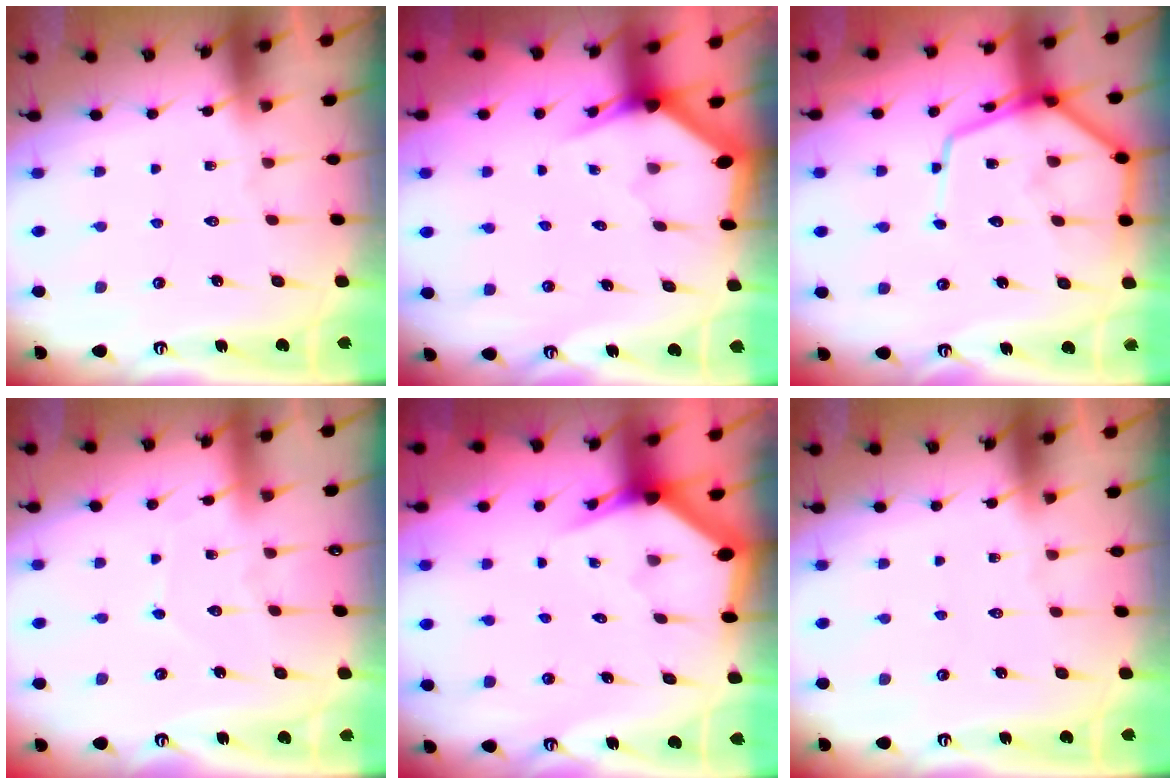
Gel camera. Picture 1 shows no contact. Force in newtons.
{"total": 3.0, "press": 3.0, "slide": 0.1}
{"total": 12.4, "press": 12.4, "slide": 1.2}
{"total": 3.5, "press": 3.5, "slide": 0.4}
{"total": 2.9, "press": 2.9, "slide": 0.2}
{"total": 0.0}